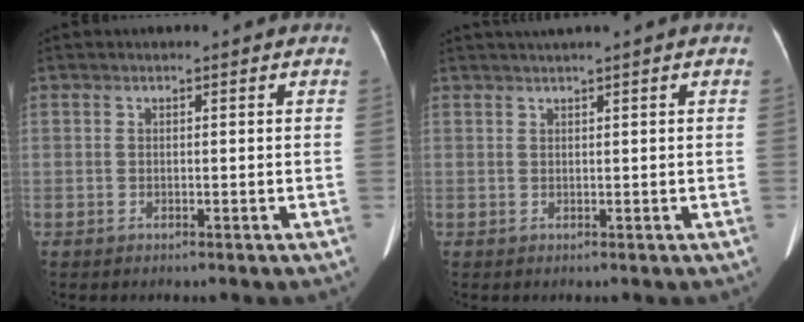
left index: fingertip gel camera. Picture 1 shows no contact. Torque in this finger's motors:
{"motor_torque": [0.46, -0.59, 0.01, 0.07]}